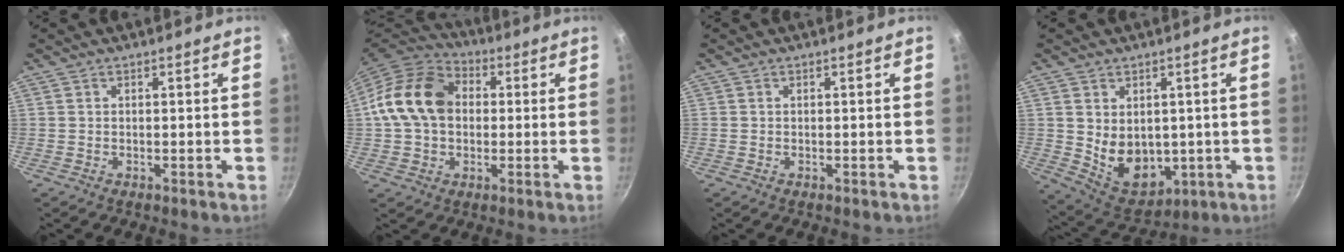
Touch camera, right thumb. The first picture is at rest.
{"total": 15.4, "force": [1.3, 11.7, 9.9], "torque": [-0.153, 0.028, 0.008]}
{"total": 0.0}
{"total": 10.6, "force": [0.3, 7.9, 7.0], "torque": [-0.085, -0.021, 0.035]}